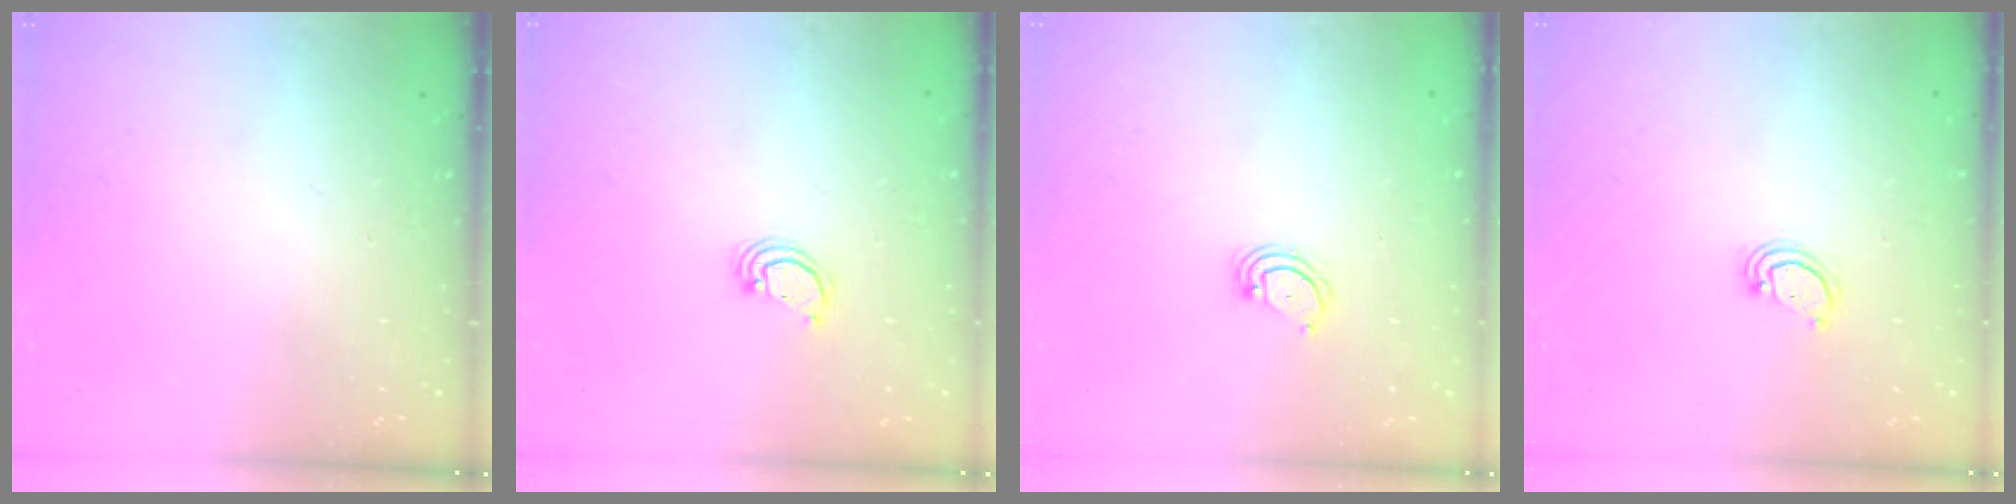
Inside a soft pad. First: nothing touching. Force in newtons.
{"total": 2.1, "press": 2.1, "slide": 0.1}
{"total": 3.3, "press": 3.3, "slide": 0.3}
{"total": 2.3, "press": 2.3, "slide": 0.3}